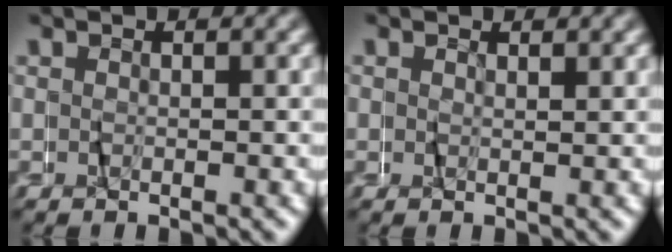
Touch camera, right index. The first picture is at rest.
{"total": 0.5, "force": [0.4, -0.3, -0.1], "torque": [-0.001, -0.001, 0.008]}